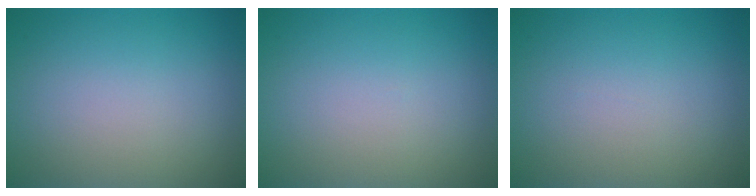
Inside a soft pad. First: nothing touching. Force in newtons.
{"total": 0.0}
{"total": 0.0}